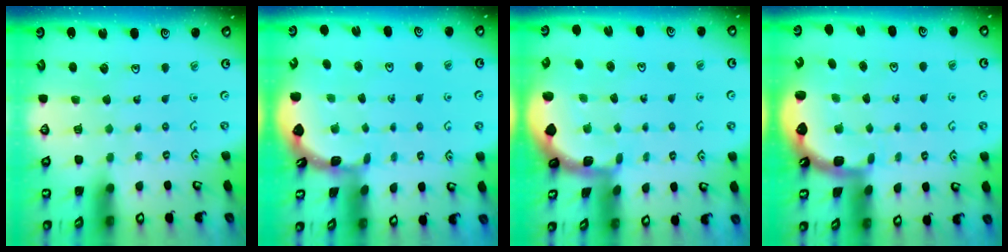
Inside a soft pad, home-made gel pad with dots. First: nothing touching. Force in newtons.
{"total": 1.6, "press": 1.6, "slide": 0.2}
{"total": 2.3, "press": 2.3, "slide": 0.3}
{"total": 2.5, "press": 1.6, "slide": 1.9}